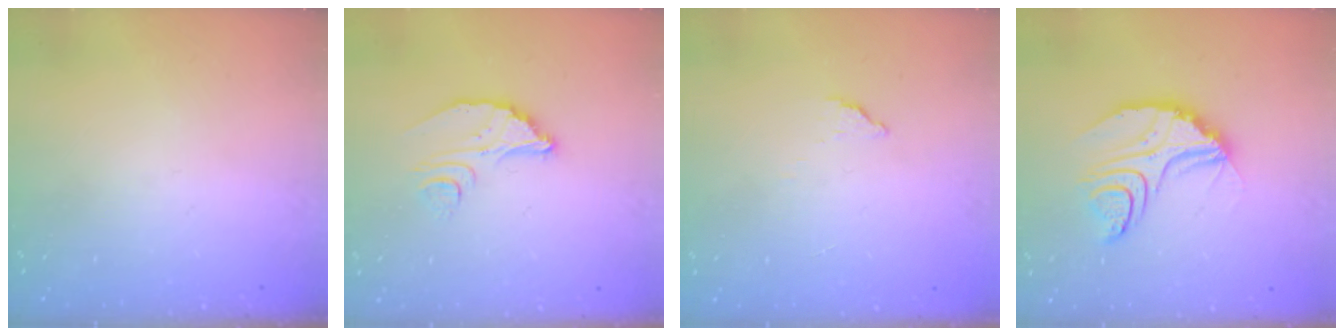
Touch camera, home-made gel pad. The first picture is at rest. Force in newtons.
{"total": 7.6, "press": 7.6, "slide": 0.7}
{"total": 2.6, "press": 2.6, "slide": 0.3}
{"total": 10.4, "press": 10.4, "slide": 0.8}